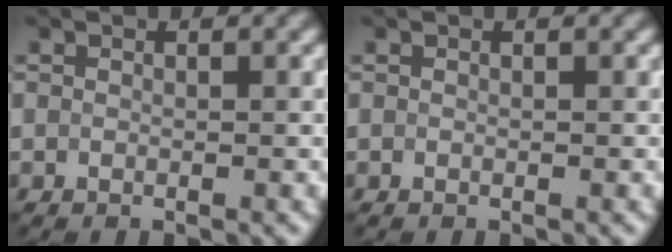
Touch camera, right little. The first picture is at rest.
{"total": 0.0}